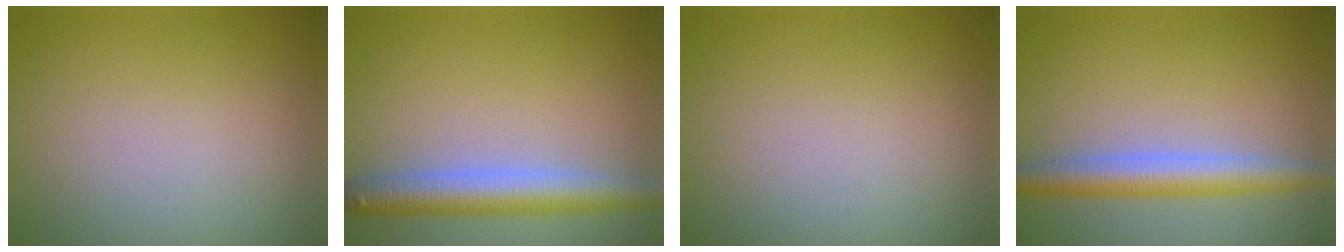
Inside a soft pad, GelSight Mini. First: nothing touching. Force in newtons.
{"total": 4.9, "press": 4.9, "slide": 0.2}
{"total": 0.0}
{"total": 4.1, "press": 4.1, "slide": 0.1}